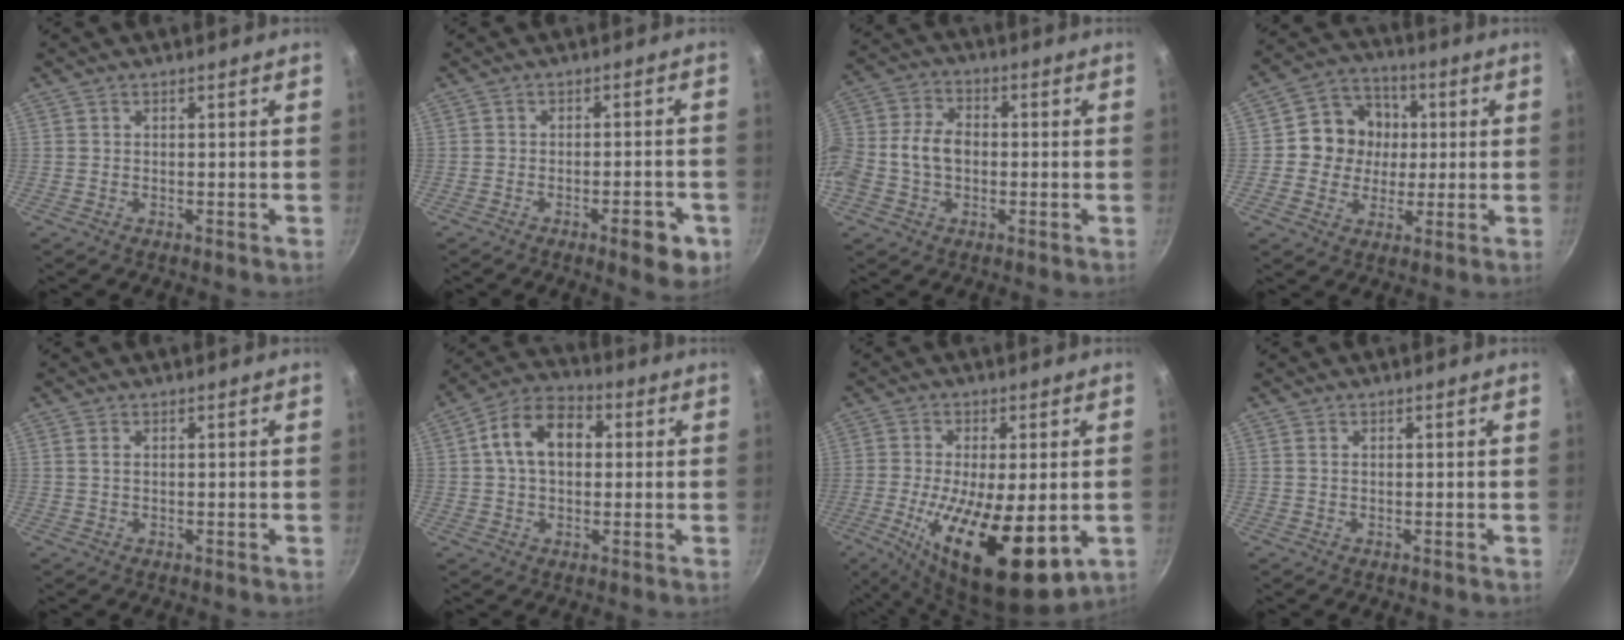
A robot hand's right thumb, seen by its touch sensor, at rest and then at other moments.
{"total": 6.8, "force": [-3.1, 2.4, 5.6], "torque": [-0.051, 0.019, -0.033]}
{"total": 12.3, "force": [-1.5, 9.0, 8.3], "torque": [-0.155, 0.039, -0.043]}
{"total": 10.9, "force": [0.8, 10.0, 4.1], "torque": [-0.025, 0.015, -0.003]}
{"total": 1.2, "force": [0.2, 0.8, 0.9], "torque": [-0.017, 0.002, 0.003]}
{"total": 11.4, "force": [1.7, 7.8, 8.2], "torque": [-0.112, 0.026, 0.012]}
{"total": 17.8, "force": [-3.8, 6.7, 16.1], "torque": [-0.279, -0.015, -0.057]}
{"total": 0.7, "force": [0.1, 0.4, 0.5], "torque": [-0.009, 0.002, 0.002]}